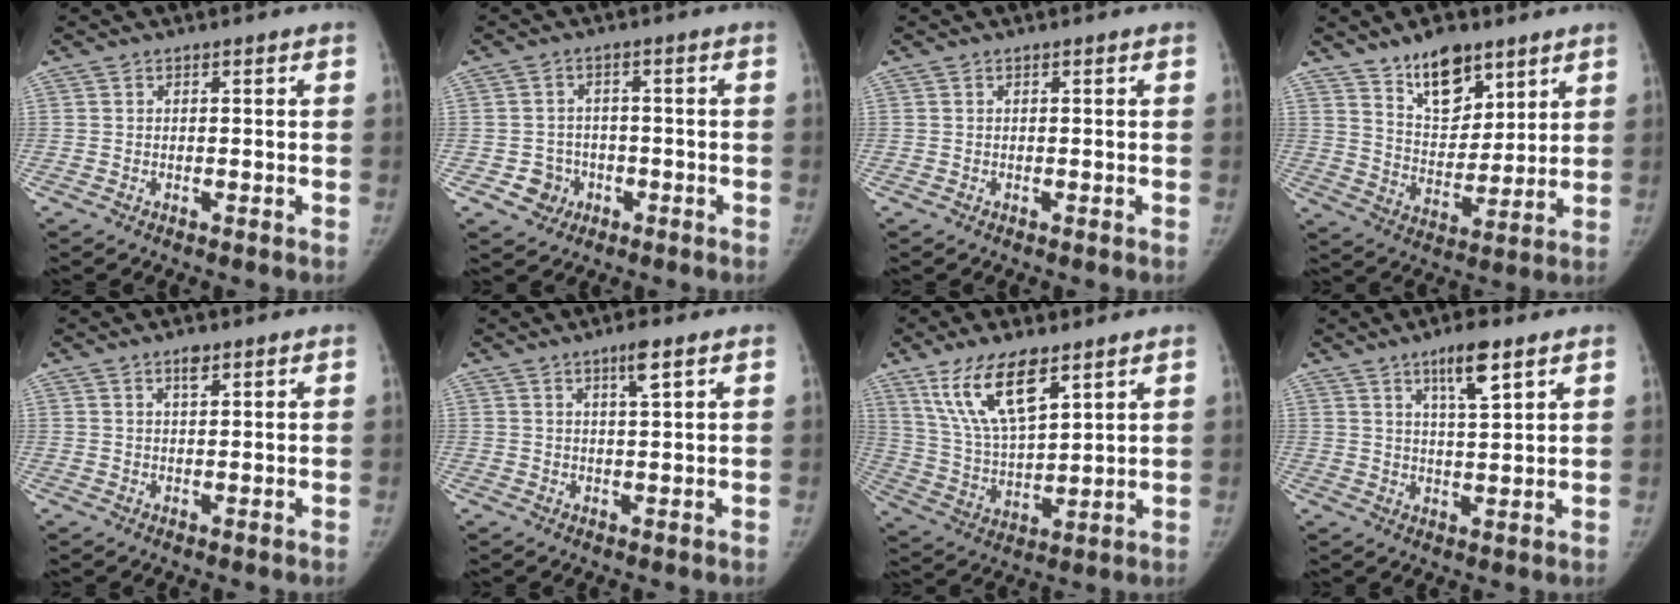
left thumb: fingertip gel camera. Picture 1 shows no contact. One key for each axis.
{"total": 4.7, "fx": -1.8, "fy": 4.2, "fz": 0.8, "tx": 0.015, "ty": 0.013, "tz": -0.026}
{"total": 0.0}
{"total": 12.5, "fx": 8.4, "fy": 6.5, "fz": 6.6, "tx": -0.071, "ty": -0.061, "tz": 0.151}
{"total": 2.3, "fx": 1.5, "fy": 0.9, "fz": 1.5, "tx": -0.022, "ty": -0.007, "tz": 0.025}
{"total": 3.7, "fx": 2.1, "fy": 0.4, "fz": 3.0, "tx": -0.053, "ty": -0.010, "tz": 0.037}
{"total": 14.4, "fx": 8.6, "fy": 5.3, "fz": 10.2, "tx": -0.178, "ty": -0.035, "tz": 0.175}
{"total": 7.4, "fx": 4.5, "fy": 1.6, "fz": 5.7, "tx": -0.090, "ty": -0.026, "tz": 0.077}